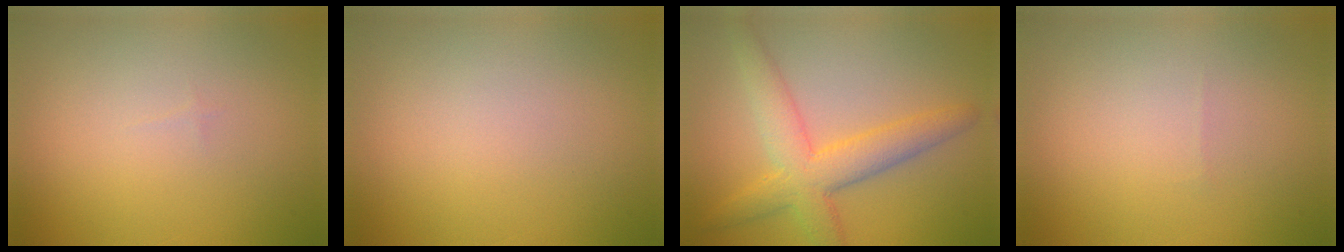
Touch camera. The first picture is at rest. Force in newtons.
{"total": 0.0}
{"total": 5.4, "press": 5.4, "slide": 0.1}
{"total": 0.0}